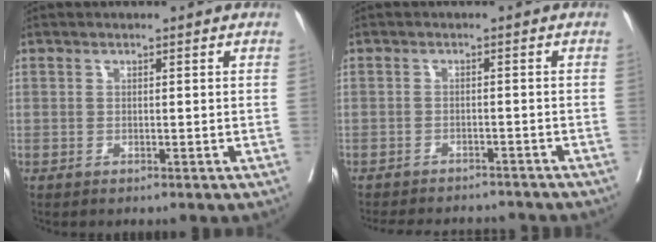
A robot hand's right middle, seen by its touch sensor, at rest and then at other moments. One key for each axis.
{"total": 10.5, "fx": -9.8, "fy": 2.8, "fz": 2.6, "tx": -0.045, "ty": 0.007, "tz": -0.123}